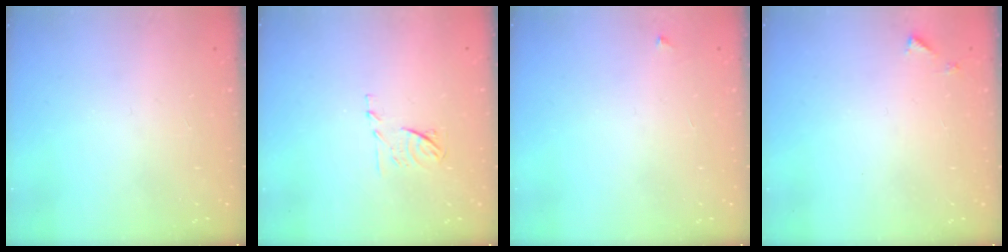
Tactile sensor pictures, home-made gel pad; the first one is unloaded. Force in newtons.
{"total": 6.6, "press": 6.6, "slide": 0.9}
{"total": 3.2, "press": 3.2, "slide": 0.5}
{"total": 3.2, "press": 3.2, "slide": 0.3}